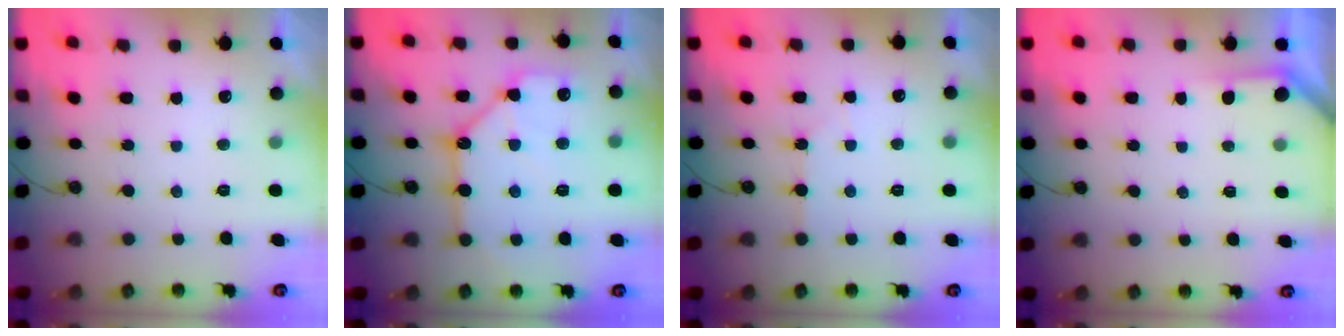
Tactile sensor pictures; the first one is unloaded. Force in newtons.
{"total": 13.8, "press": 13.7, "slide": 1.2}
{"total": 3.6, "press": 3.6, "slide": 0.6}
{"total": 2.2, "press": 2.2, "slide": 0.3}